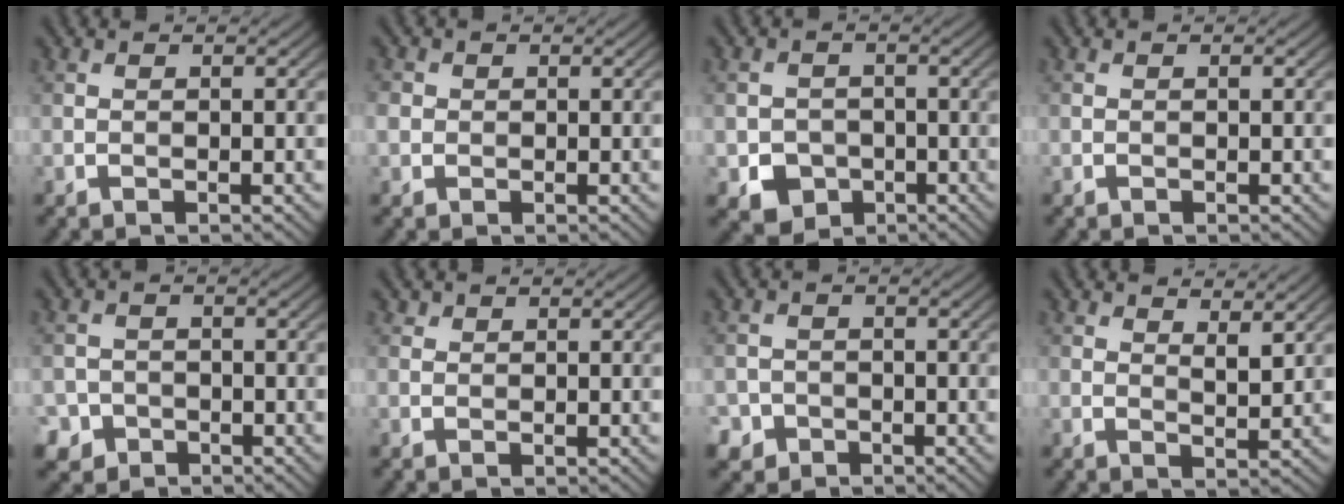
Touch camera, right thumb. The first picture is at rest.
{"total": 2.0, "force": [0.1, 1.9, 0.7], "torque": [-0.021, 0.000, -0.003]}
{"total": 4.3, "force": [-1.7, 3.7, 1.5], "torque": [-0.033, -0.011, -0.034]}
{"total": 0.0}
{"total": 3.2, "force": [-1.9, 2.5, 0.6], "torque": [-0.011, -0.001, -0.041]}
{"total": 0.8, "force": [0.7, 0.4, 0.1], "torque": [-0.001, 0.001, 0.014]}
{"total": 2.9, "force": [-1.8, 2.2, 0.5], "torque": [-0.009, 0.000, -0.038]}
{"total": 3.0, "force": [2.3, 0.8, 1.9], "torque": [-0.030, -0.007, 0.041]}